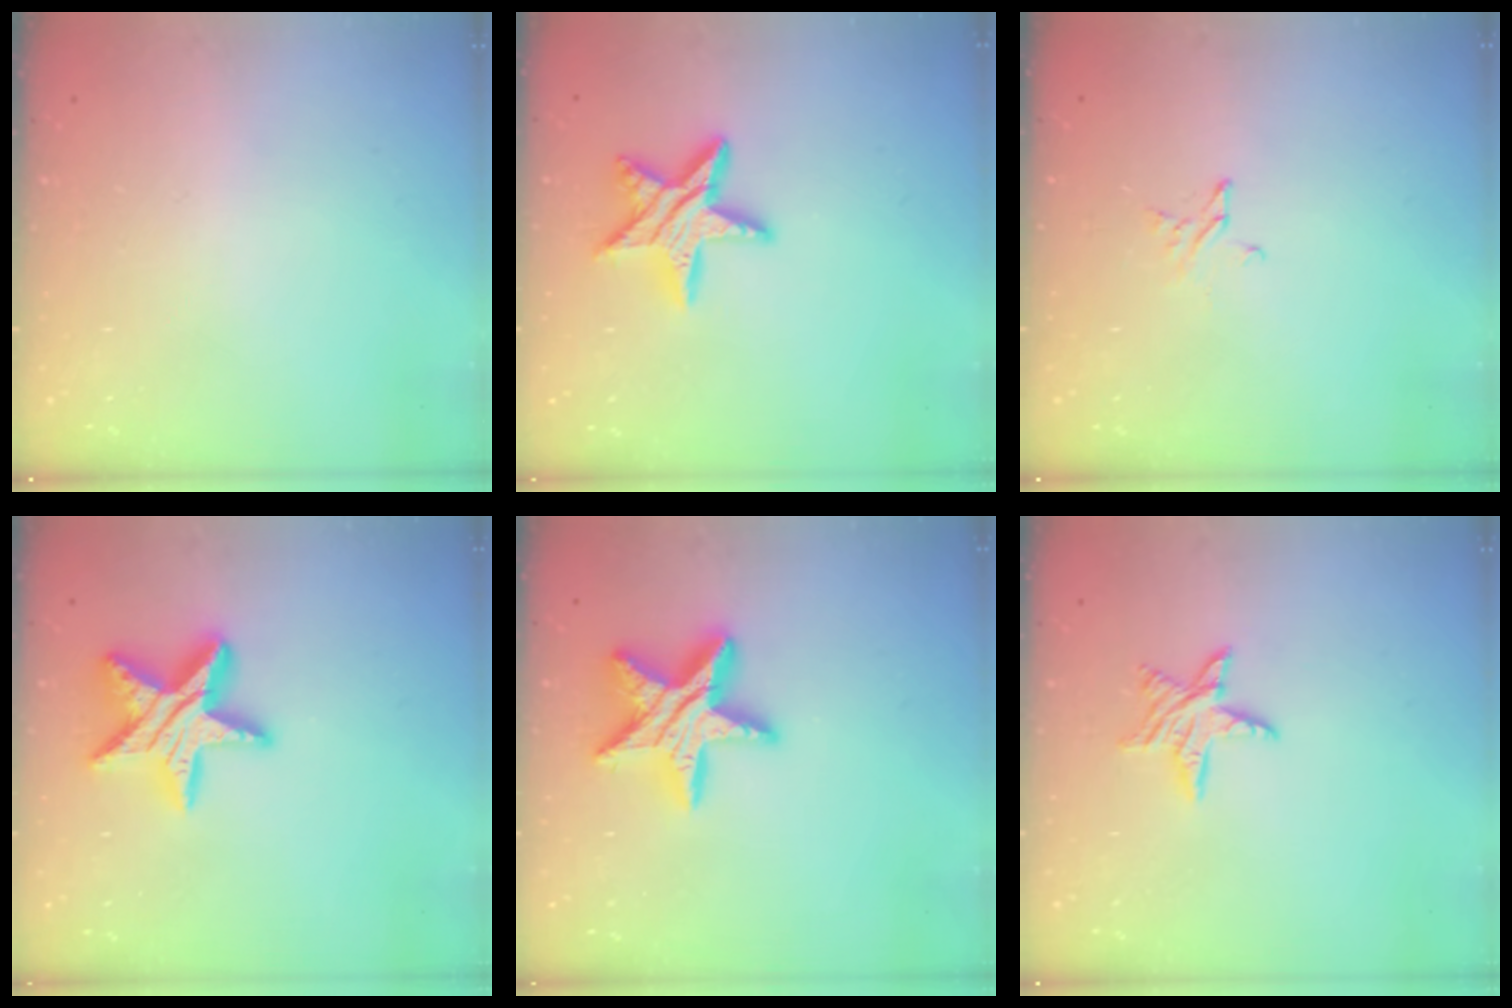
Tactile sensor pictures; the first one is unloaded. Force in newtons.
{"total": 11.6, "press": 11.6, "slide": 0.6}
{"total": 2.3, "press": 2.2, "slide": 0.2}
{"total": 16.3, "press": 16.3, "slide": 0.9}
{"total": 17.1, "press": 17.0, "slide": 1.2}
{"total": 8.0, "press": 8.0, "slide": 0.5}